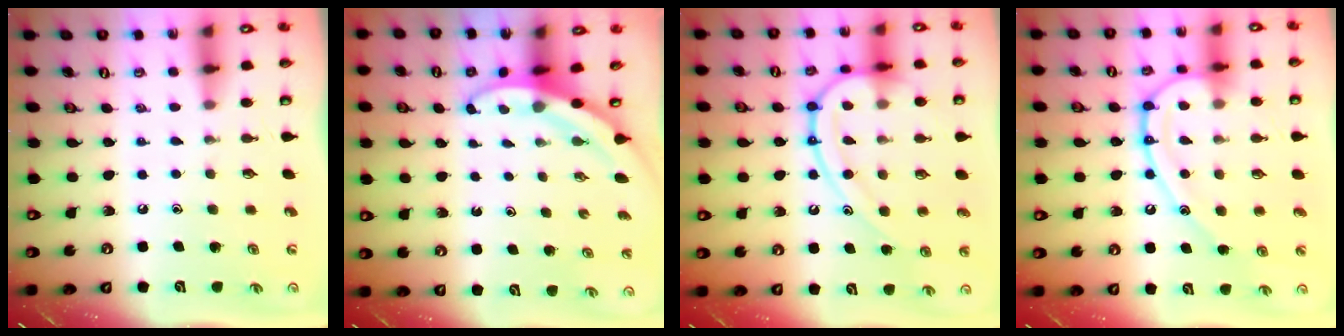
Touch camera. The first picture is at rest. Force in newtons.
{"total": 3.4, "press": 3.4, "slide": 0.1}
{"total": 16.0, "press": 16.0, "slide": 1.5}
{"total": 14.4, "press": 14.3, "slide": 1.5}